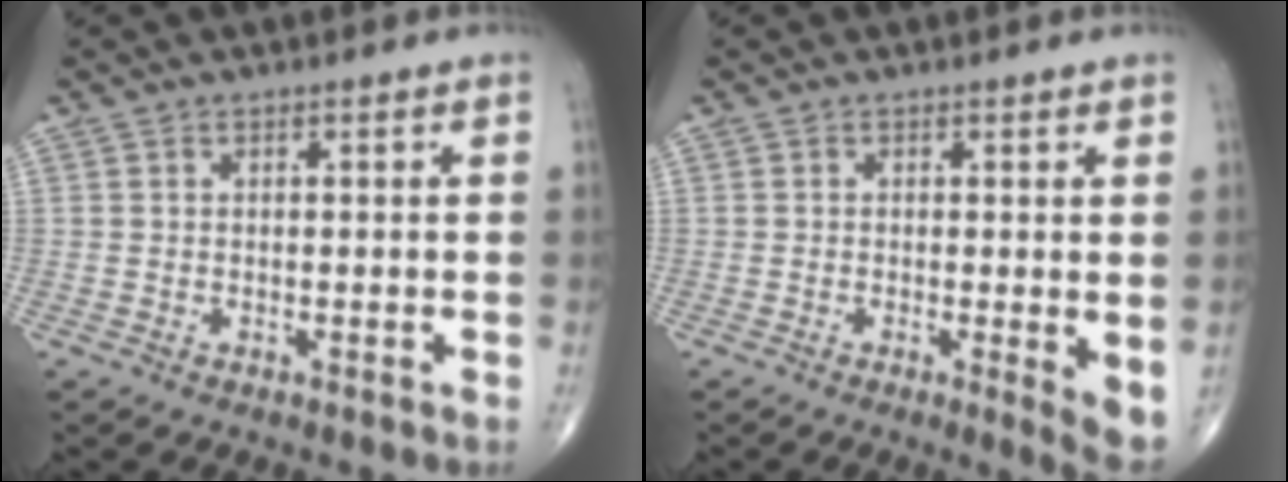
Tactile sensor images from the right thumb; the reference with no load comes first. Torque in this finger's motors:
{"motor_torque": [-0.13, 0.38, -0.01, 0.14, -0.02]}